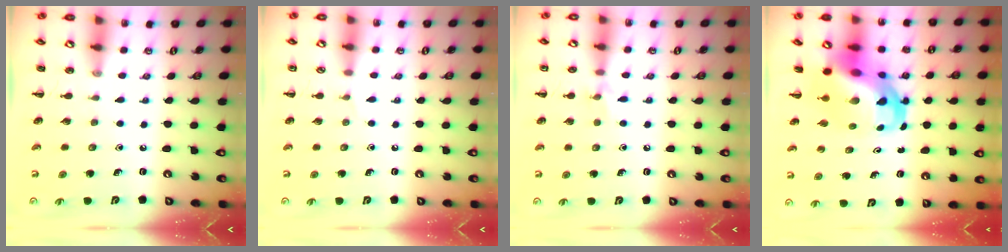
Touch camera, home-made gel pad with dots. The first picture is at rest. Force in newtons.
{"total": 2.9, "press": 2.7, "slide": 1.1}
{"total": 5.8, "press": 5.5, "slide": 1.9}
{"total": 11.7, "press": 11.2, "slide": 3.3}